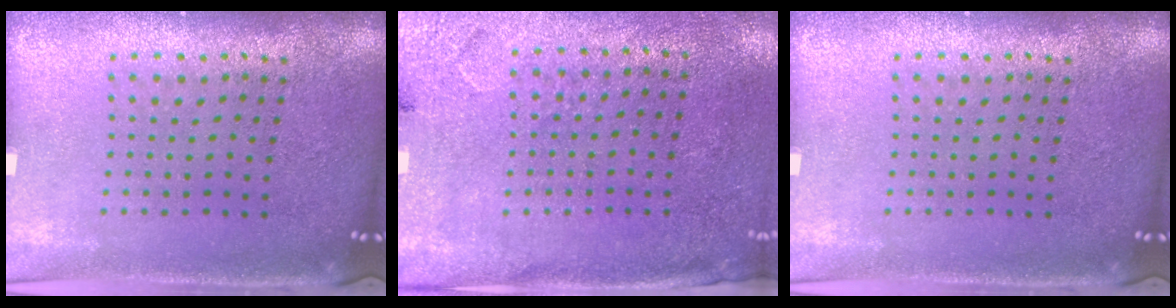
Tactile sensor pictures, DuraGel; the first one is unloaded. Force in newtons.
{"total": 2.7, "press": 2.2, "slide": 1.5}
{"total": 0.0}